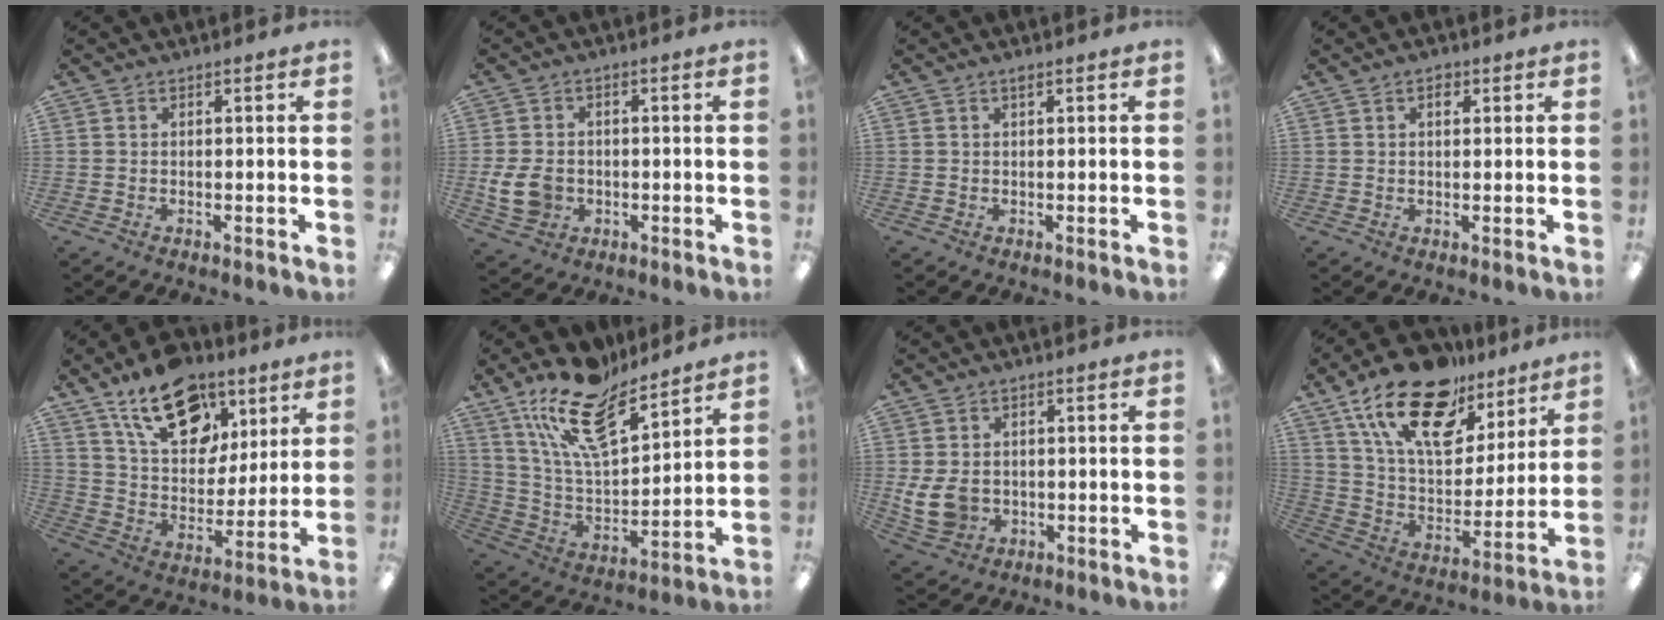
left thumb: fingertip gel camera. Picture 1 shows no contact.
{"total": 7.3, "force": [-1.3, 5.7, 4.3], "torque": [-0.091, 0.007, -0.023]}
{"total": 0.8, "force": [0.5, 0.1, 0.6], "torque": [-0.015, 0.003, 0.009]}
{"total": 2.2, "force": [1.1, 1.2, 1.4], "torque": [-0.014, -0.001, 0.015]}
{"total": 19.5, "force": [12.1, 11.4, 10.2], "torque": [-0.163, -0.054, 0.215]}
{"total": 19.1, "force": [13.6, 7.4, 11.2], "torque": [-0.209, -0.073, 0.243]}
{"total": 7.3, "force": [-0.6, 5.8, 4.4], "torque": [-0.103, 0.003, -0.010]}
{"total": 21.8, "force": [14.0, 10.9, 12.7], "torque": [-0.221, -0.069, 0.250]}